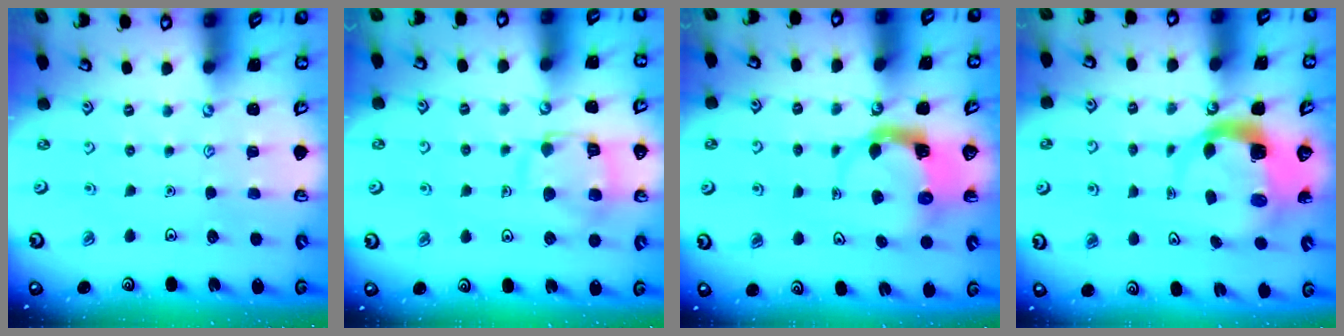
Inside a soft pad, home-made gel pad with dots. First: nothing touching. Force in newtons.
{"total": 12.8, "press": 12.7, "slide": 1.3}
{"total": 4.0, "press": 4.0, "slide": 0.5}
{"total": 5.1, "press": 5.1, "slide": 0.7}